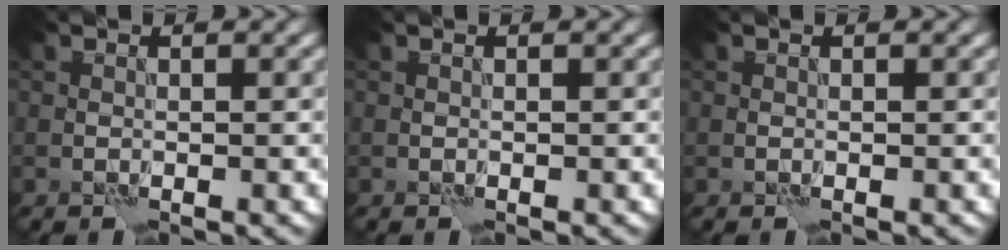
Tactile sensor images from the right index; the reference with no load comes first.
{"total": 0.0}
{"total": 0.0}